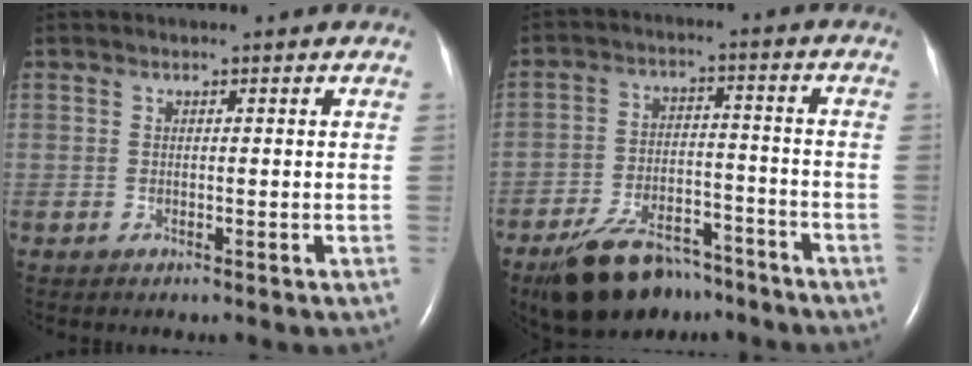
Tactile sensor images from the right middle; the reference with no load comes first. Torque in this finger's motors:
{"motor_torque": [1.07, -1.07, 0.17, 0.11]}